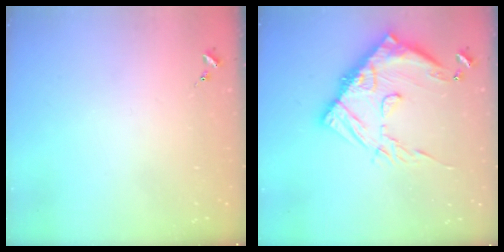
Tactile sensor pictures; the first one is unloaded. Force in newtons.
{"total": 19.6, "press": 19.5, "slide": 2.0}